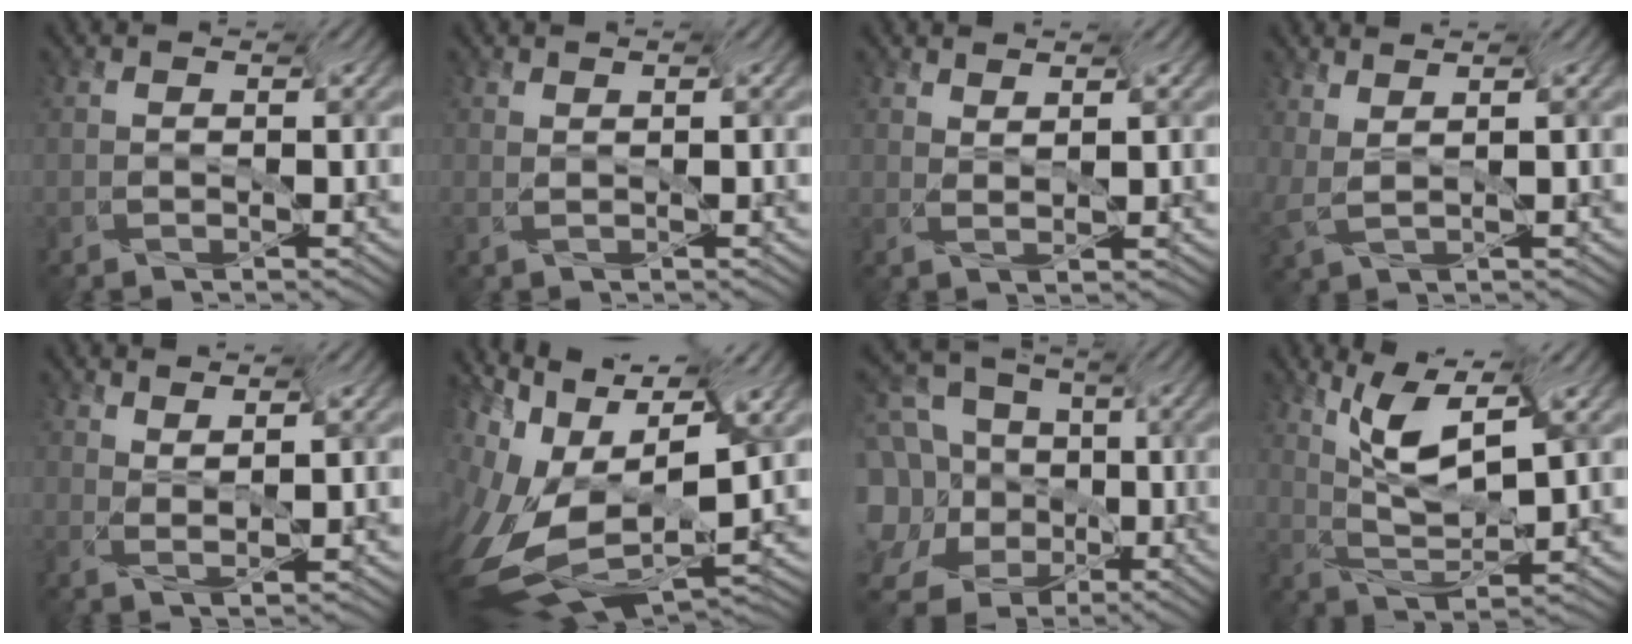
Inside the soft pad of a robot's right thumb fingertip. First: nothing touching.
{"total": 1.0, "force": [0.9, -0.3, 0.2], "torque": [0.002, -0.006, 0.019]}
{"total": 2.6, "force": [2.3, -0.3, 1.1], "torque": [-0.022, -0.010, 0.040]}
{"total": 3.5, "force": [2.8, 1.1, 1.8], "torque": [-0.068, 0.009, 0.050]}
{"total": 3.2, "force": [2.7, -0.2, 1.7], "torque": [-0.038, -0.009, 0.050]}
{"total": 14.0, "force": [-4.5, 7.4, 11.1], "torque": [-0.249, -0.020, -0.062]}
{"total": 12.1, "force": [0.0, 9.7, 7.3], "torque": [-0.226, 0.024, 0.030]}
{"total": 6.4, "force": [2.8, 1.7, 5.5], "torque": [-0.118, 0.004, 0.063]}